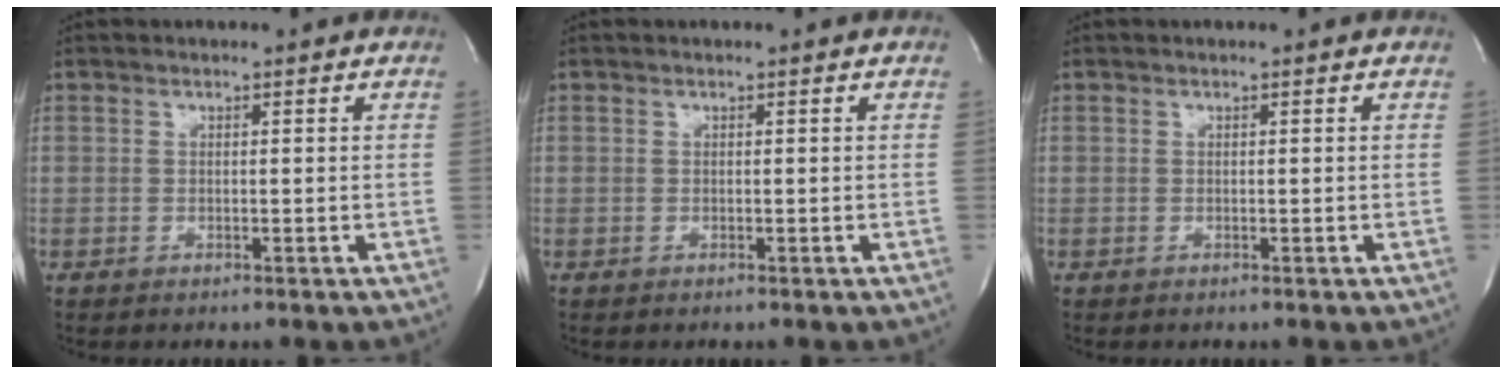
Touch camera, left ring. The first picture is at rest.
{"total": 0.0}
{"total": 0.0}